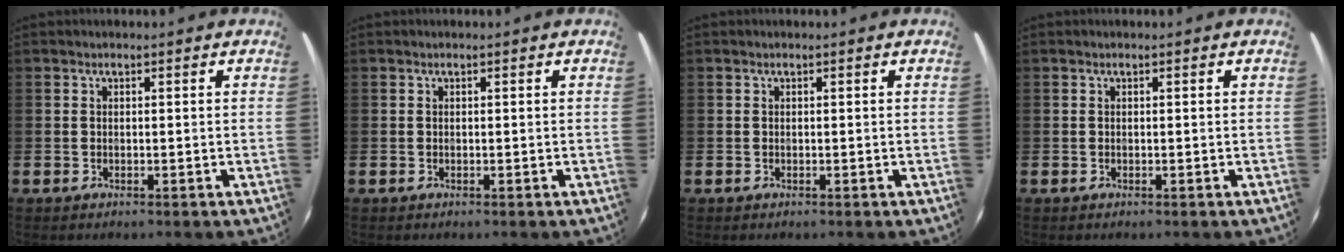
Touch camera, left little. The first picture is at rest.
{"total": 0.0}
{"total": 0.0}
{"total": 0.0}